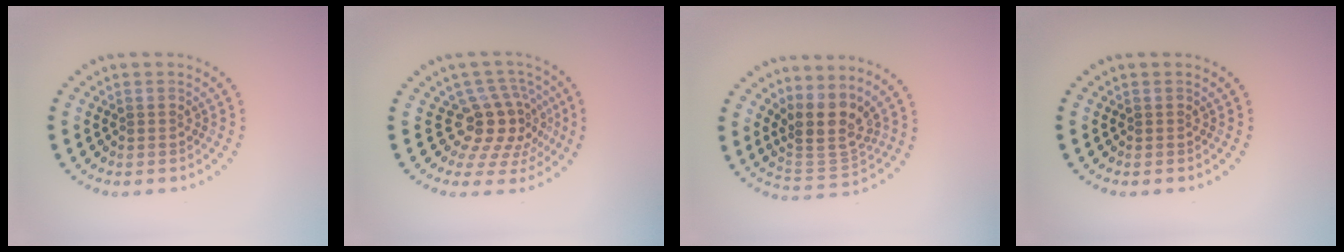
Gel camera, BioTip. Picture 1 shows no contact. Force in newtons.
{"total": 4.6, "press": 3.4, "slide": 3.0}
{"total": 4.1, "press": 3.2, "slide": 2.5}
{"total": 0.0}